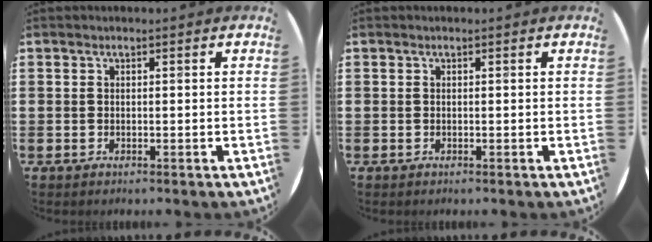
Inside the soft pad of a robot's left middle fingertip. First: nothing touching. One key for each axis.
{"total": 0.0}